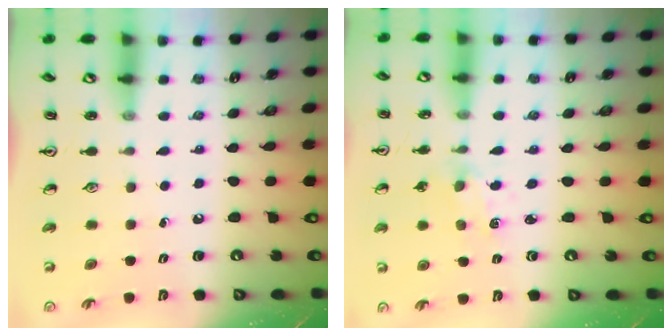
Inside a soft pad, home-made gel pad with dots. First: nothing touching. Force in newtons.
{"total": 1.5, "press": 1.4, "slide": 0.5}